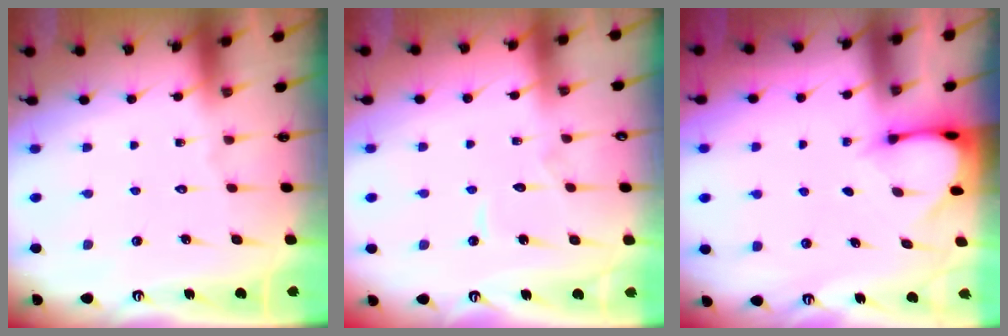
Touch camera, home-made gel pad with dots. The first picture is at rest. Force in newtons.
{"total": 3.7, "press": 3.7, "slide": 0.3}
{"total": 3.1, "press": 3.1, "slide": 0.2}